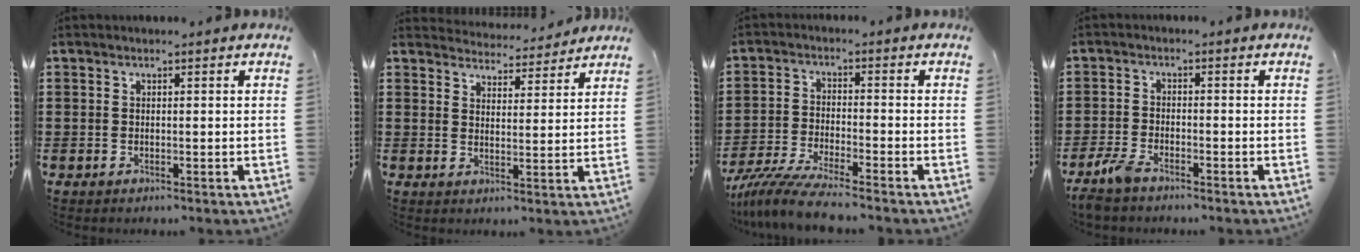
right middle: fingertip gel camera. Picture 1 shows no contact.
{"total": 4.2, "force": [4.1, 0.3, -0.5], "torque": [0.003, -0.032, 0.072]}
{"total": 6.9, "force": [-6.2, -0.1, 3.0], "torque": [-0.076, -0.017, -0.125]}
{"total": 3.5, "force": [-2.8, 1.0, 1.9], "torque": [-0.060, -0.002, -0.063]}